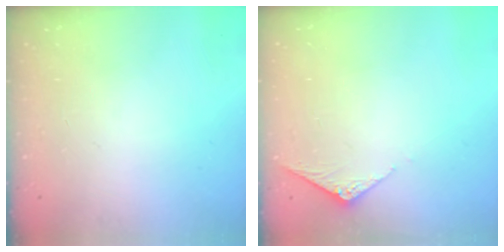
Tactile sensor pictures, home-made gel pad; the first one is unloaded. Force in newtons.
{"total": 3.7, "press": 3.7, "slide": 0.4}